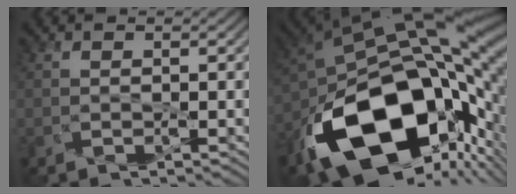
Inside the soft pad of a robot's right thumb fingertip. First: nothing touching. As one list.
[{"total": 18.8, "force": [-5.5, 10.9, 14.3], "torque": [-0.279, -0.037, -0.070]}]